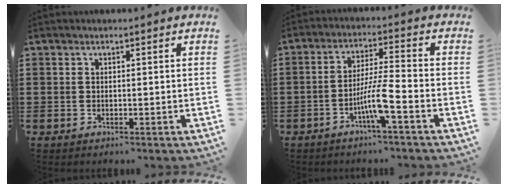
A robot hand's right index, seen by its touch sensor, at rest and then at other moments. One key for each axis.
{"total": 6.6, "fx": -3.2, "fy": 0.1, "fz": 5.7, "tx": -0.110, "ty": -0.006, "tz": -0.062}